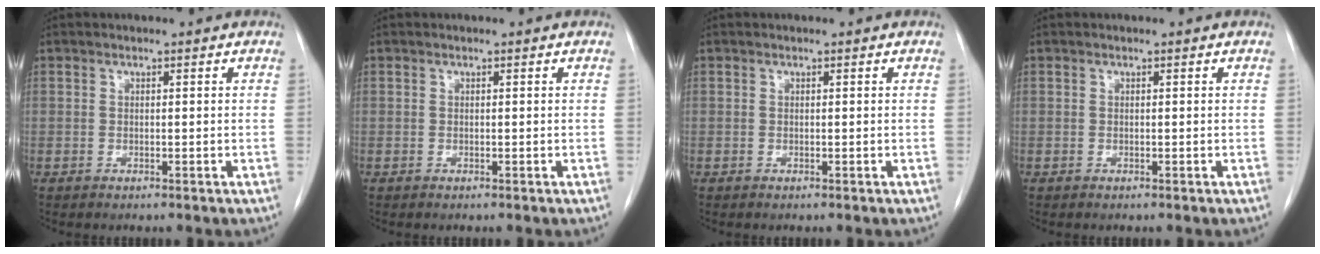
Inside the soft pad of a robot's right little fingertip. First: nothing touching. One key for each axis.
{"total": 0.0}
{"total": 0.0}
{"total": 0.0}